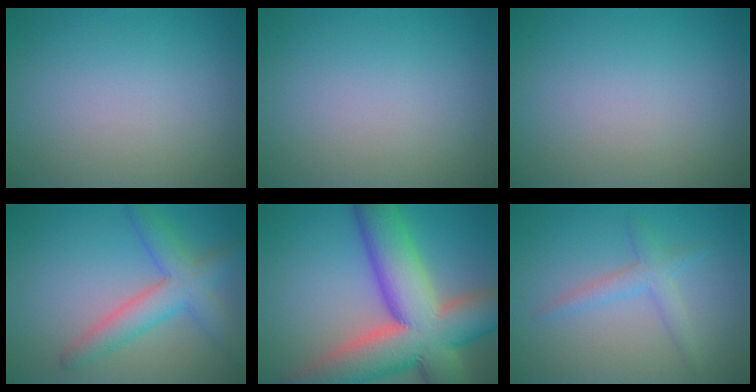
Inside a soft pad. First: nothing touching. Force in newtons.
{"total": 0.0}
{"total": 0.0}
{"total": 4.9, "press": 4.9, "slide": 0.2}
{"total": 15.2, "press": 15.1, "slide": 1.1}
{"total": 2.2, "press": 2.2, "slide": 0.2}